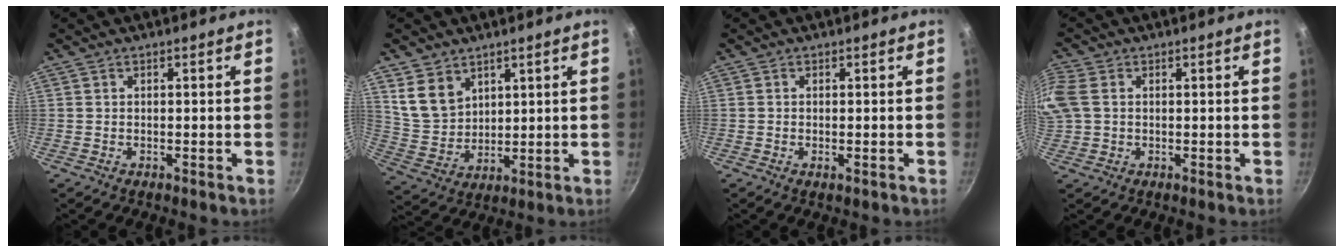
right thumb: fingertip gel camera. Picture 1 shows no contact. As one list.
[{"total": 8.7, "force": [4.7, 6.2, 3.8], "torque": [-0.050, -0.021, 0.107]}, {"total": 1.1, "force": [-0.3, 0.2, 1.0], "torque": [-0.023, -0.001, -0.007]}, {"total": 5.7, "force": [0.9, 4.3, 3.7], "torque": [-0.084, 0.008, 0.015]}]